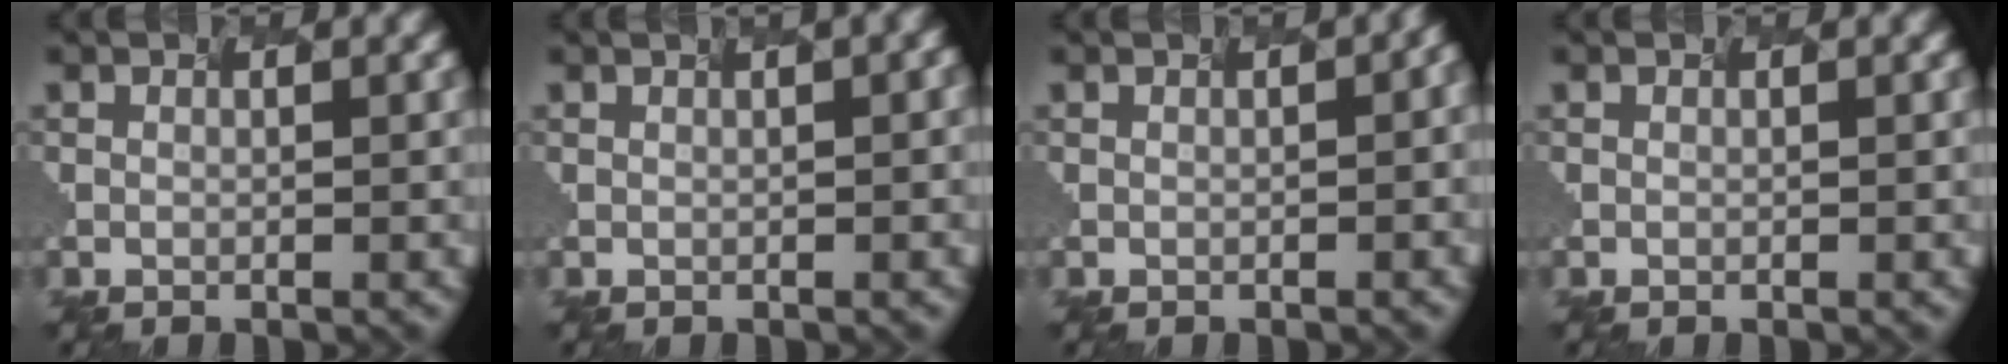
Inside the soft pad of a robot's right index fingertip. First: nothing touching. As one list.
[{"total": 2.9, "force": [1.3, 1.0, 2.4], "torque": [-0.027, 0.025, 0.026]}, {"total": 3.5, "force": [0.8, 1.6, 3.0], "torque": [-0.016, 0.035, 0.025]}, {"total": 0.0}]